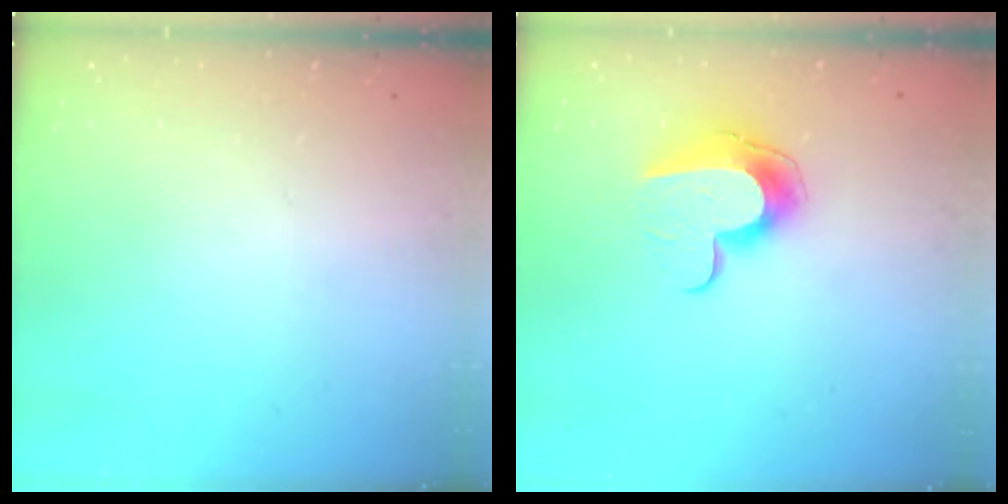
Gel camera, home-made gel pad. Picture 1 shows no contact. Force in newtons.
{"total": 11.5, "press": 11.5, "slide": 0.5}